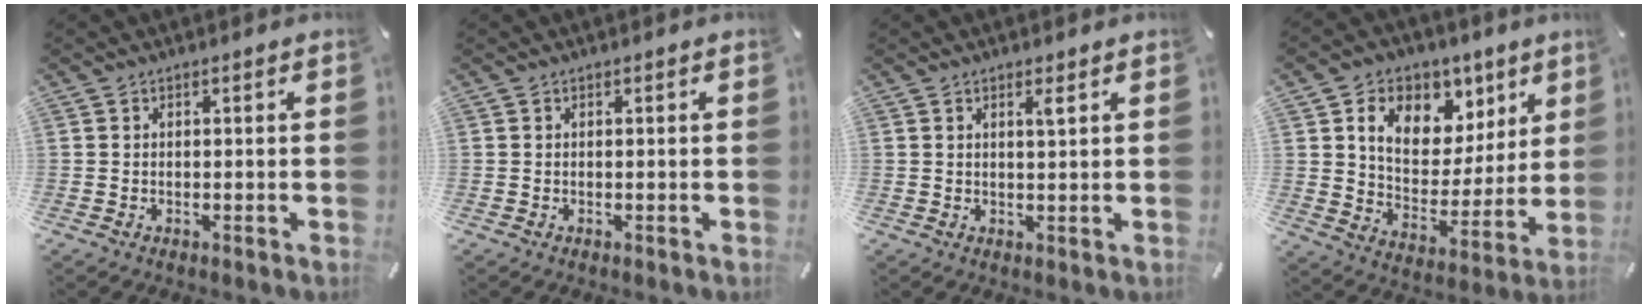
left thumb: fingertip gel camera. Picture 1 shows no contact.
{"total": 0.0}
{"total": 2.0, "force": [1.2, 0.1, 1.6], "torque": [-0.033, -0.002, 0.020]}
{"total": 12.9, "force": [7.1, 9.6, 4.9], "torque": [-0.073, -0.054, 0.130]}